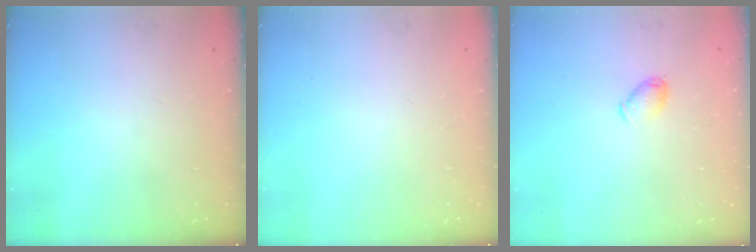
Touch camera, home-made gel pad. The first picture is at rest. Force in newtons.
{"total": 0.0}
{"total": 6.0, "press": 5.9, "slide": 1.1}